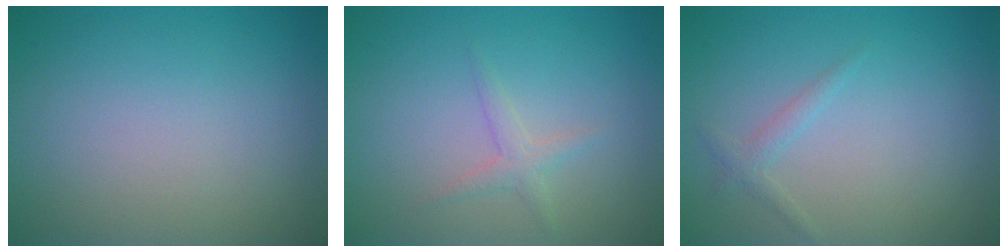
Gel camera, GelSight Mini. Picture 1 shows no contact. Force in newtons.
{"total": 1.3, "press": 1.3, "slide": 0.0}
{"total": 1.0, "press": 1.0, "slide": 0.2}